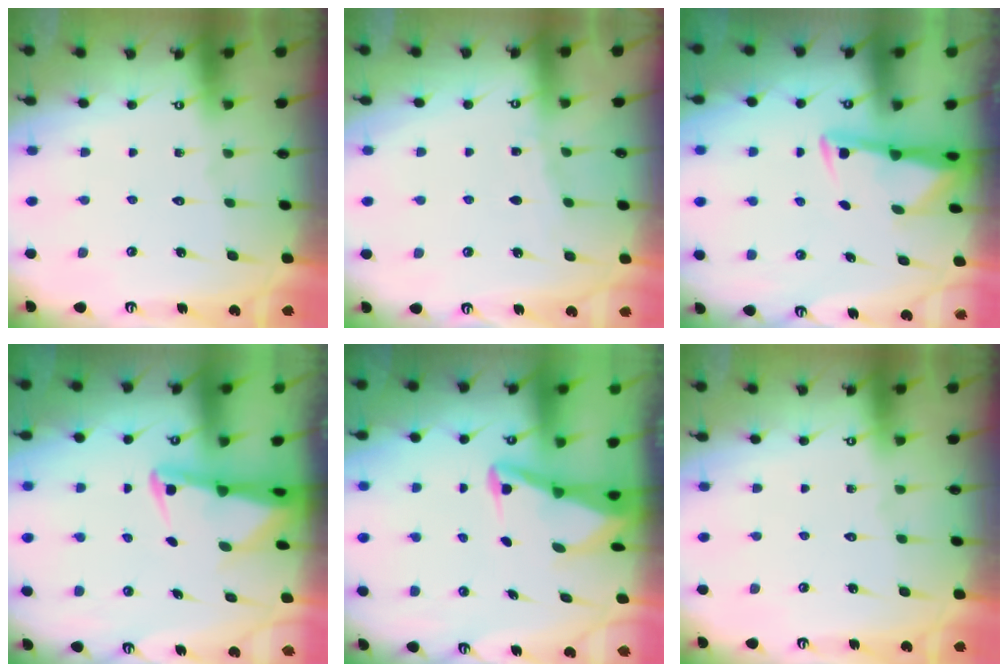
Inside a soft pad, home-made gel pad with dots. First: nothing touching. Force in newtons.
{"total": 3.6, "press": 3.6, "slide": 0.5}
{"total": 2.8, "press": 2.7, "slide": 0.5}
{"total": 2.8, "press": 2.8, "slide": 0.5}
{"total": 3.5, "press": 3.3, "slide": 1.0}
{"total": 0.0}